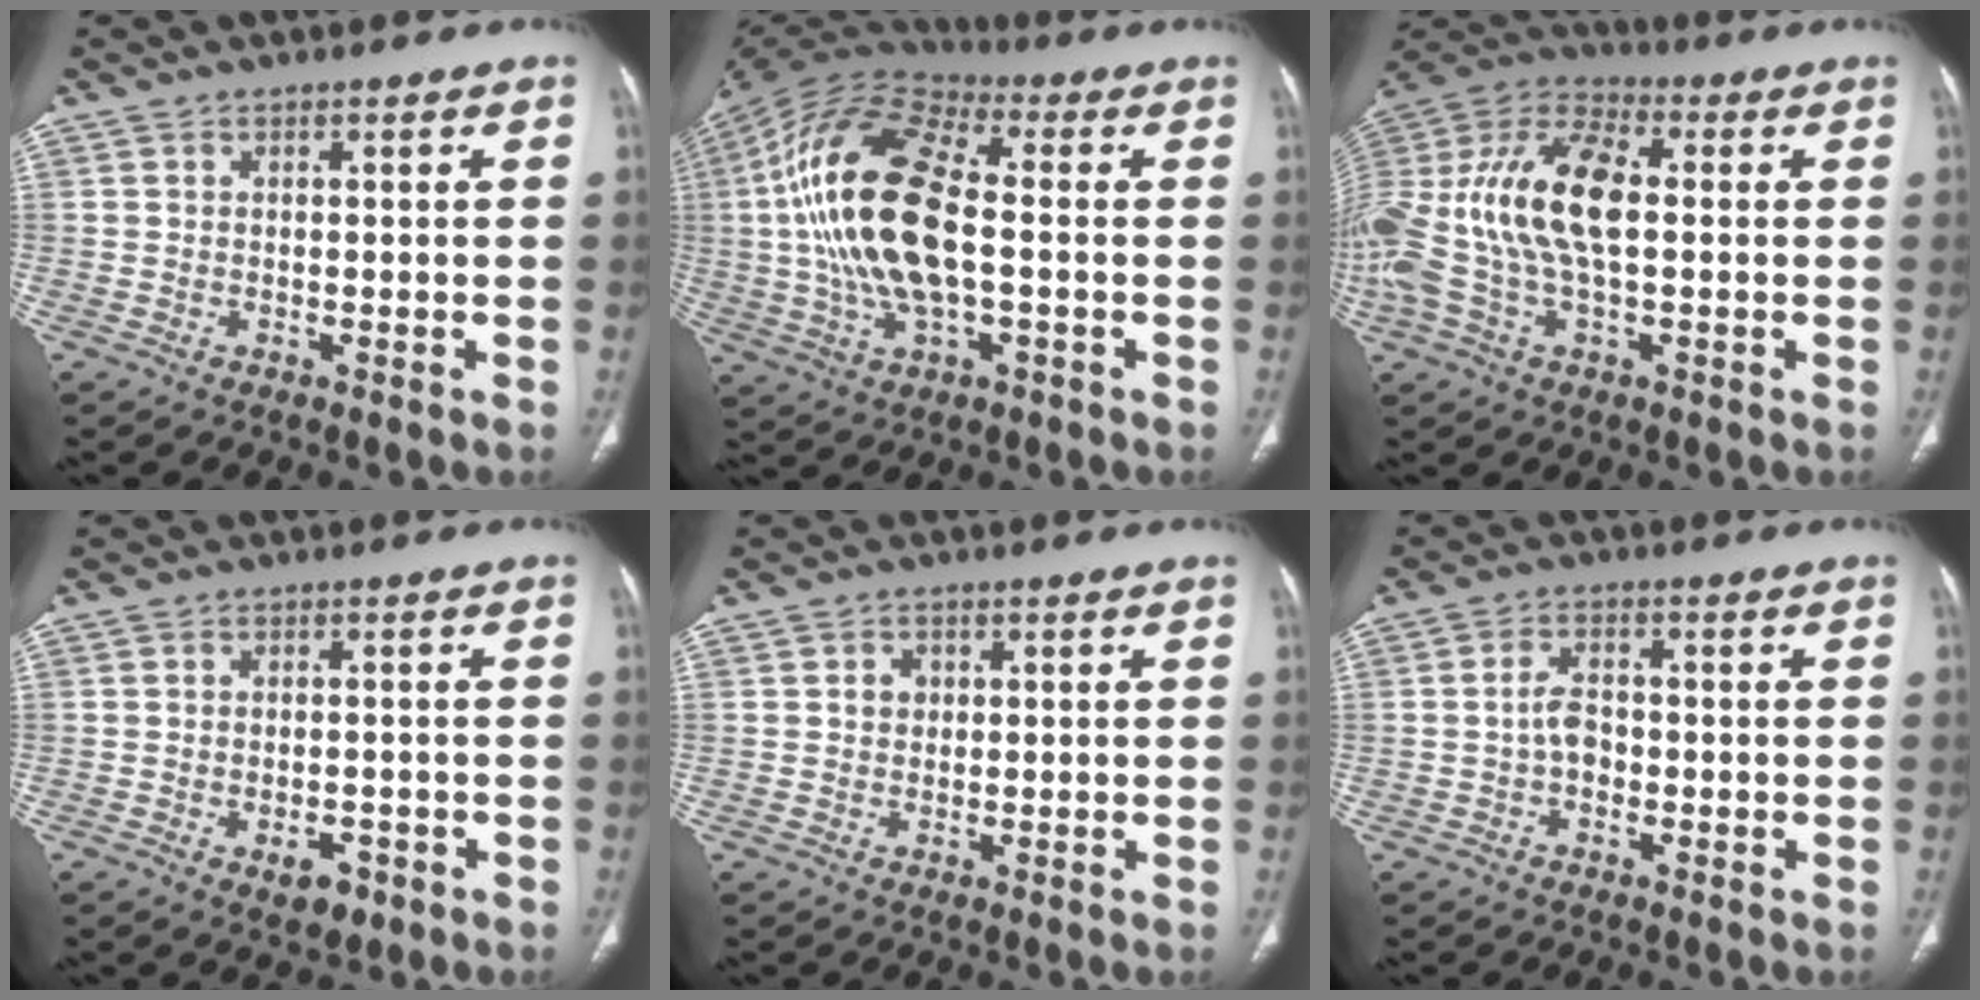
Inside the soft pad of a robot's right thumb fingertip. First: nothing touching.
{"total": 22.3, "force": [-0.1, 10.2, 19.8], "torque": [-0.404, 0.019, -0.006]}
{"total": 21.8, "force": [0.3, 10.9, 18.9], "torque": [-0.414, 0.028, 0.001]}
{"total": 3.7, "force": [-1.8, 2.1, 2.6], "torque": [-0.025, 0.006, -0.019]}
{"total": 1.9, "force": [0.4, 1.7, 0.8], "torque": [-0.004, 0.002, 0.005]}
{"total": 3.7, "force": [-0.8, 2.5, 2.6], "torque": [-0.041, 0.014, -0.018]}